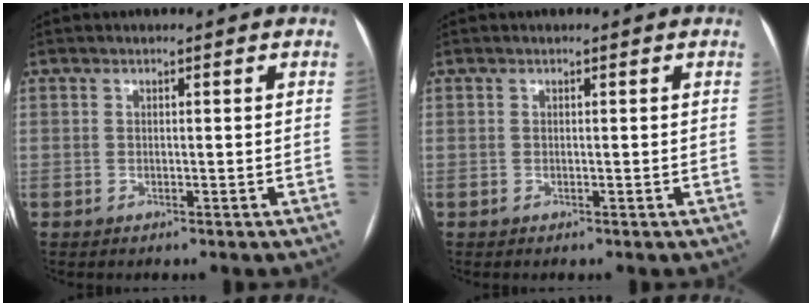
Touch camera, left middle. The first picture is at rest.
{"total": 0.0}